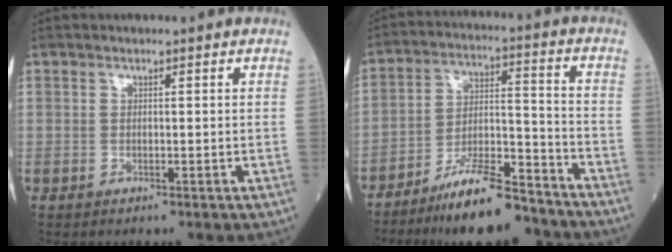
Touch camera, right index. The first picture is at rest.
{"total": 12.3, "force": [-10.2, 2.4, 6.5], "torque": [-0.109, 0.015, -0.174]}